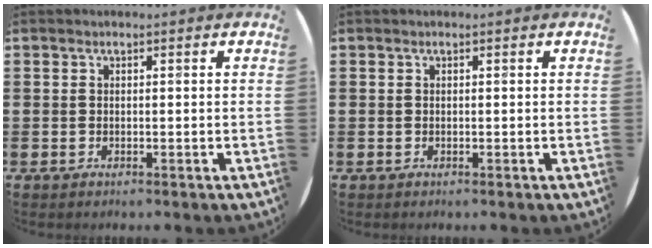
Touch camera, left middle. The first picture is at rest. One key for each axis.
{"total": 0.0}